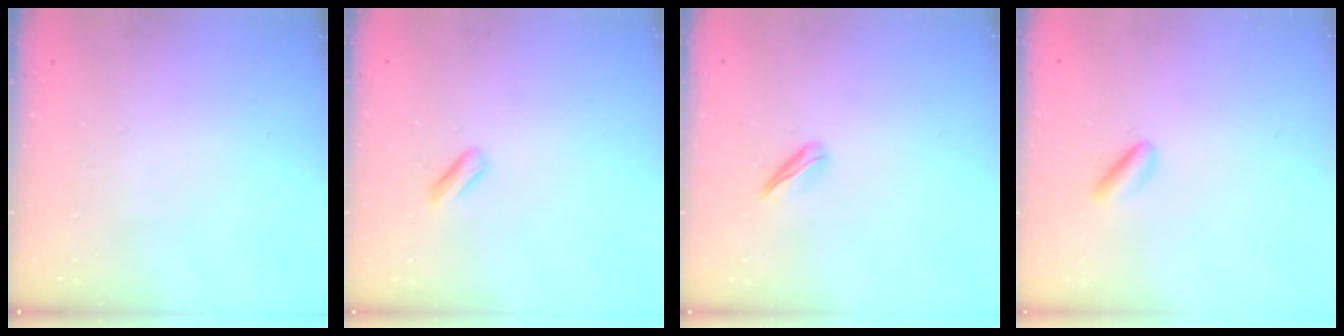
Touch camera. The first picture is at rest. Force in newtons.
{"total": 2.8, "press": 2.7, "slide": 0.9}
{"total": 3.4, "press": 3.3, "slide": 0.7}
{"total": 2.5, "press": 2.4, "slide": 0.8}